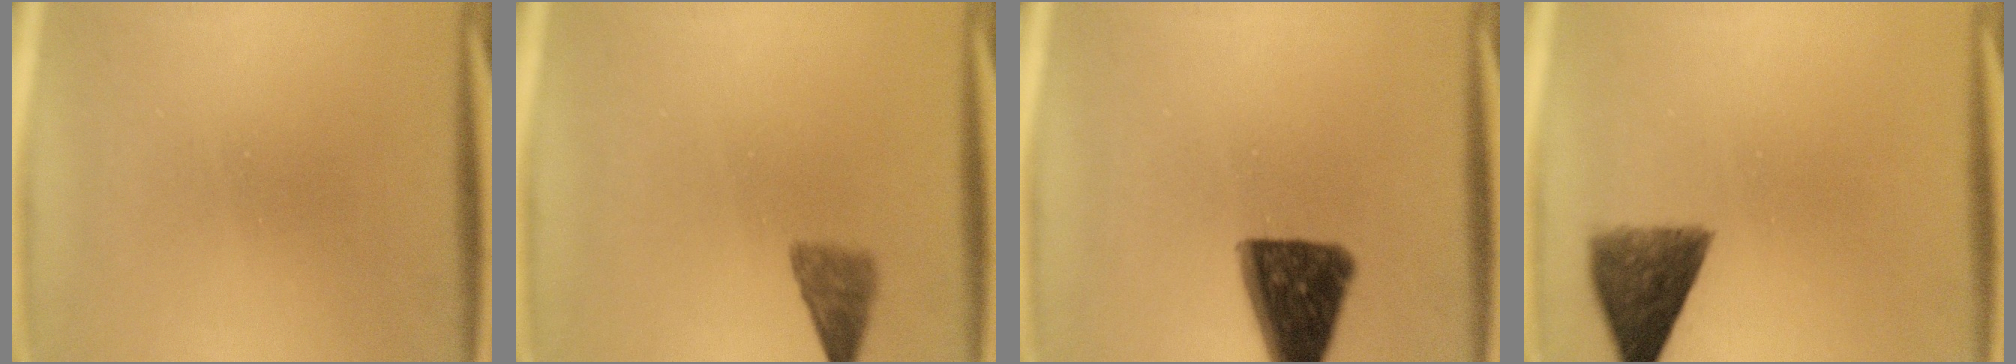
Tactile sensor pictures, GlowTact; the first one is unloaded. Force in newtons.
{"total": 3.3}
{"total": 12.0}
{"total": 7.5}